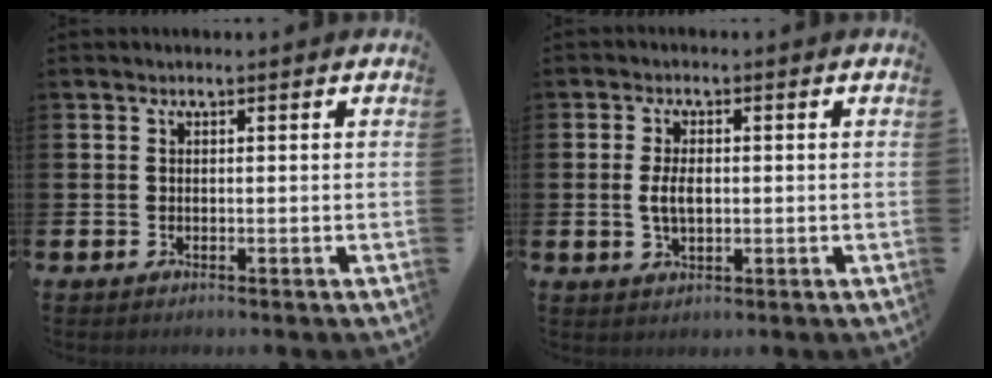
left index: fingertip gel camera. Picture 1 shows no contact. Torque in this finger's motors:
{"motor_torque": [0.69, -0.11, 0.15, 0.13]}